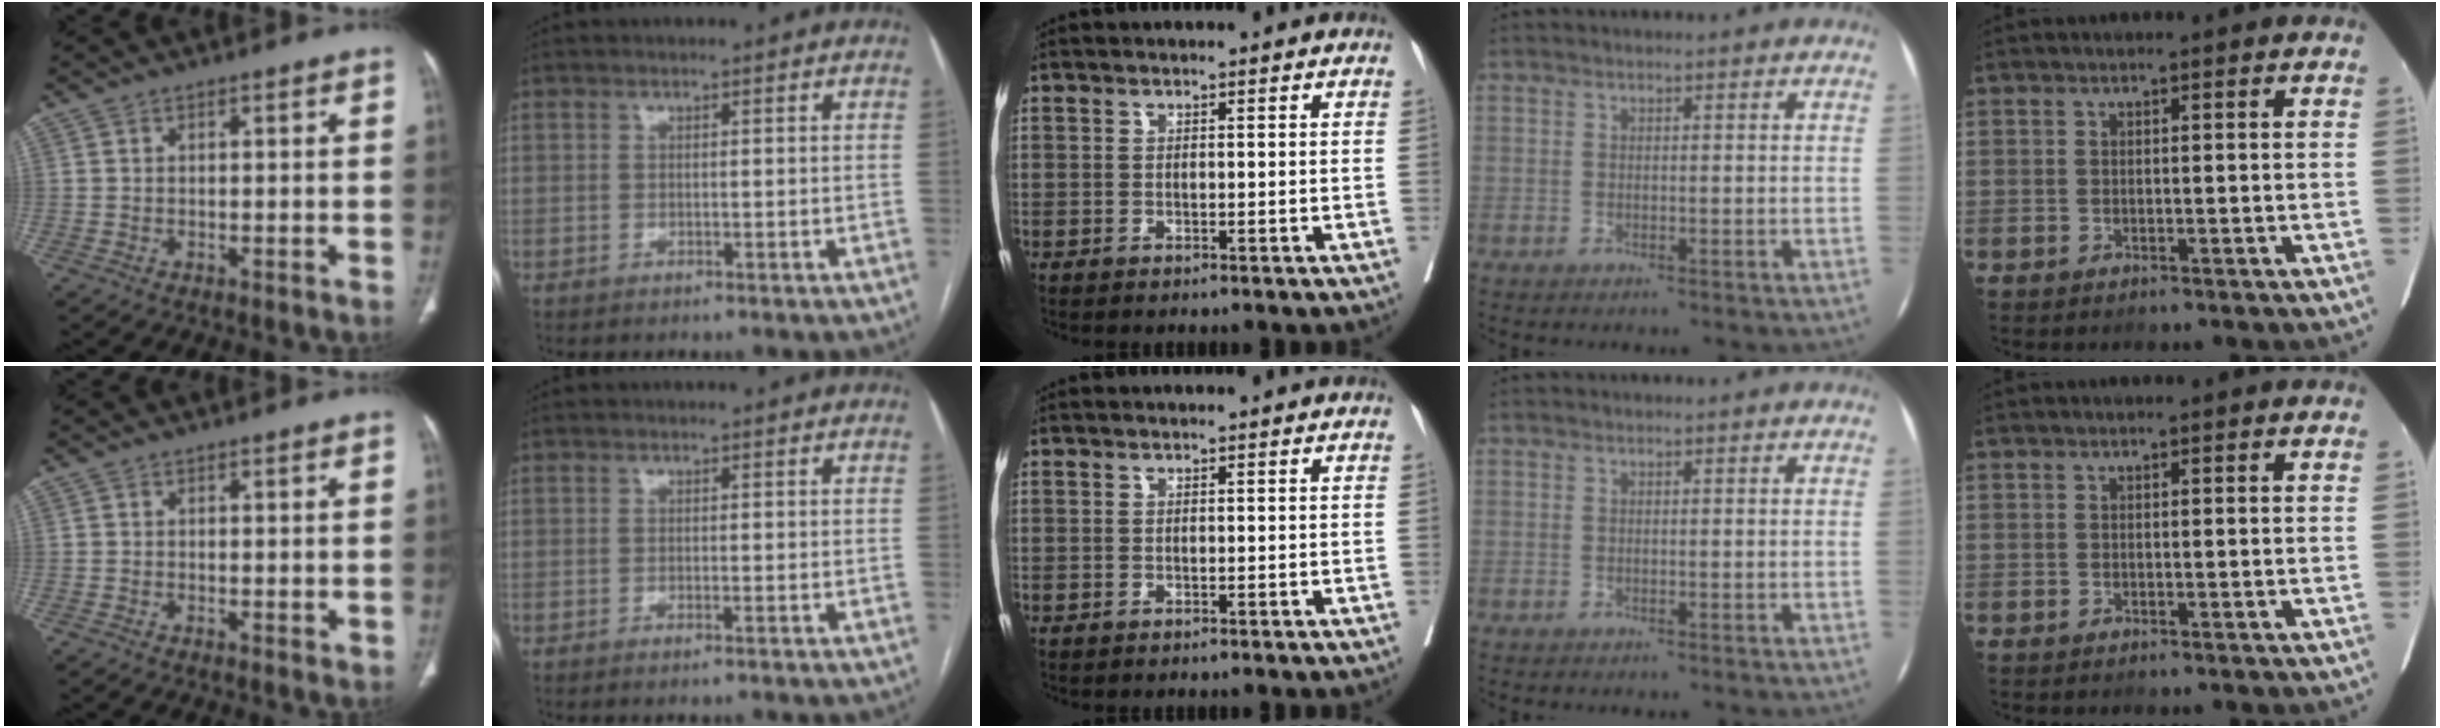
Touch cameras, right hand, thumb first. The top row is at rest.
{"thumb": {"total": 1.0, "force": [-0.1, 0.4, 0.9], "torque": [-0.014, -0.004, -0.003]}, "index": {"total": 0.7, "force": [-0.5, -0.1, 0.5], "torque": [-0.010, -0.001, -0.008]}}